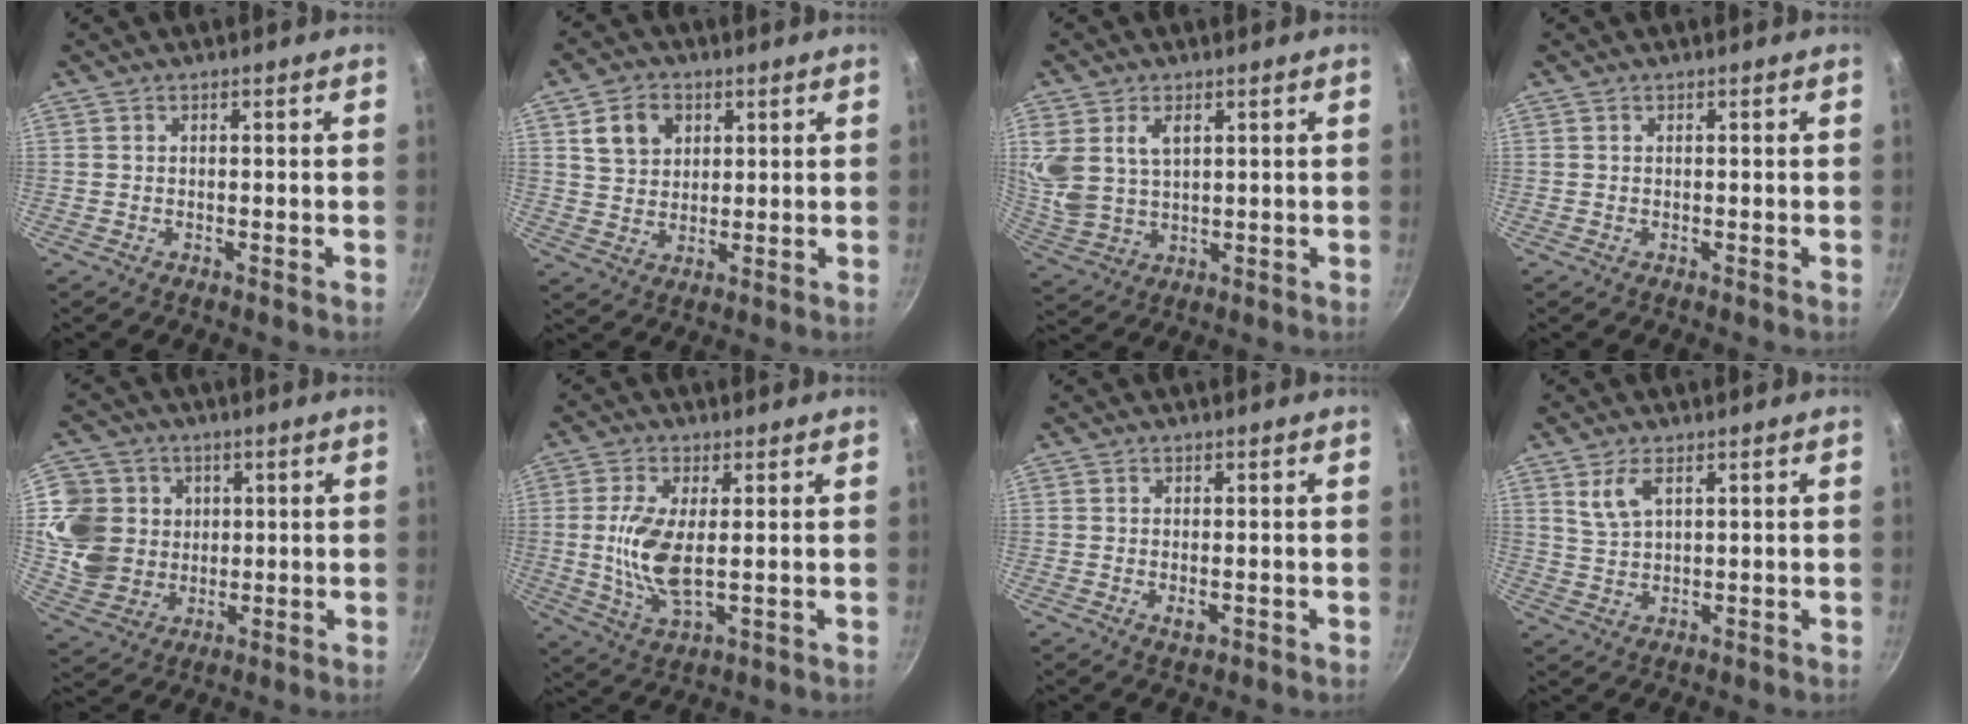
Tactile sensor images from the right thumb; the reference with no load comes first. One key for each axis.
{"total": 7.6, "fx": 3.0, "fy": 5.9, "fz": 3.7, "tx": -0.038, "ty": -0.009, "tz": 0.057}
{"total": 10.4, "fx": 3.1, "fy": 6.6, "fz": 7.4, "tx": -0.157, "ty": -0.002, "tz": 0.074}
{"total": 0.0}
{"total": 14.7, "fx": 1.5, "fy": 13.0, "fz": 6.8, "tx": -0.118, "ty": 0.005, "tz": 0.038}
{"total": 9.9, "fx": 0.3, "fy": 4.1, "fz": 9.0, "tx": -0.192, "ty": -0.018, "tz": 0.012}
{"total": 2.0, "fx": -0.5, "fy": 1.1, "fz": 1.7, "tx": -0.026, "ty": -0.001, "tz": -0.005}
{"total": 4.5, "fx": 2.3, "fy": 2.0, "fz": 3.3, "tx": -0.068, "ty": -0.008, "tz": 0.054}